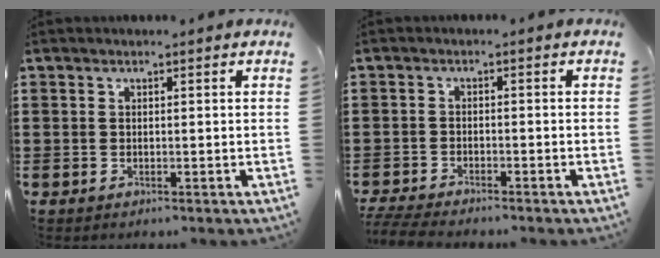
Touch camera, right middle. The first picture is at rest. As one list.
[{"total": 3.0, "force": [-2.9, 0.1, 0.7], "torque": [-0.027, -0.006, -0.064]}]